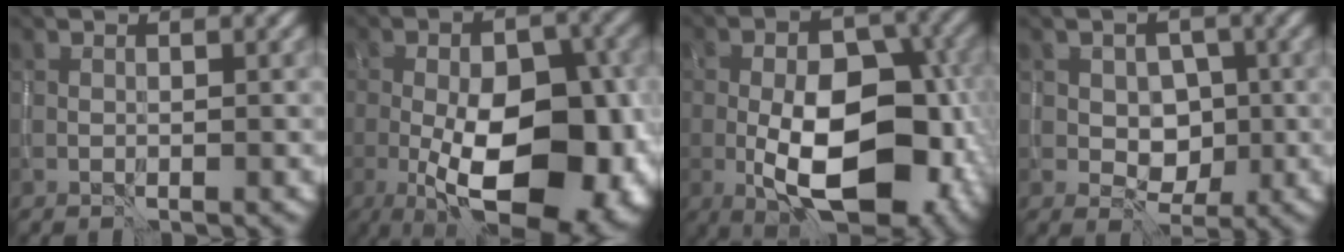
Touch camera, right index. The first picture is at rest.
{"total": 15.4, "force": [-3.9, 7.5, 12.9], "torque": [-0.173, -0.008, -0.052]}
{"total": 12.1, "force": [-3.4, 6.1, 9.9], "torque": [-0.148, 0.002, -0.061]}
{"total": 3.1, "force": [-0.1, 2.5, 1.8], "torque": [-0.019, 0.000, -0.004]}